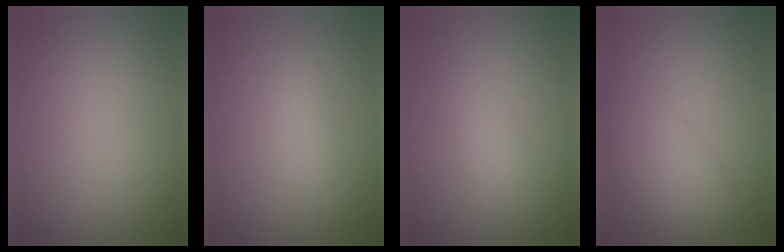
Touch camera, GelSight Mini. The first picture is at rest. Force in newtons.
{"total": 1.4, "press": 1.4, "slide": 0.1}
{"total": 1.8, "press": 1.8, "slide": 0.1}
{"total": 4.1, "press": 4.1, "slide": 0.2}